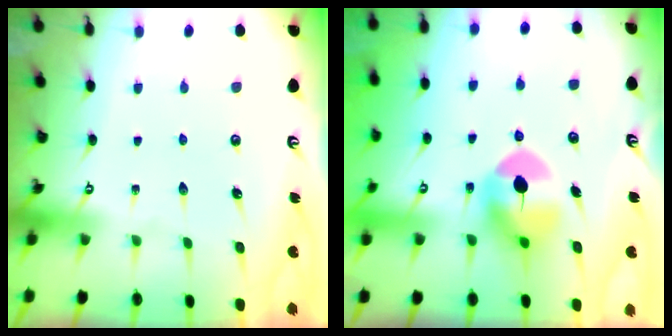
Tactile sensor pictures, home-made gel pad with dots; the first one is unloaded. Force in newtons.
{"total": 9.5, "press": 9.4, "slide": 0.9}